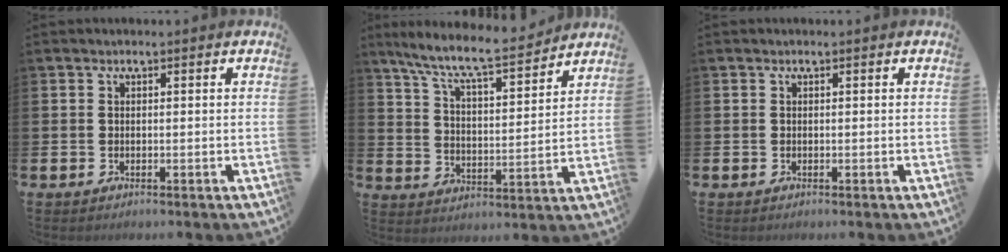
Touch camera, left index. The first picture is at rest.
{"total": 8.6, "force": [7.9, 0.9, 3.4], "torque": [-0.102, -0.050, 0.135]}
{"total": 0.0}